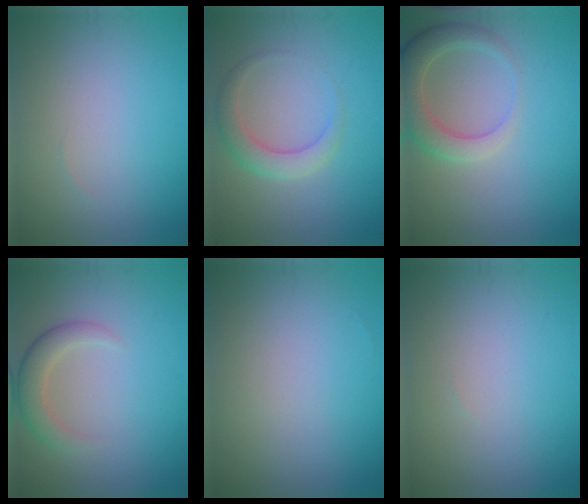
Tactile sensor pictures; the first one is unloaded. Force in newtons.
{"total": 2.9, "press": 2.9, "slide": 0.1}
{"total": 4.3, "press": 4.2, "slide": 0.6}
{"total": 2.7, "press": 2.7, "slide": 0.2}
{"total": 0.0}
{"total": 0.0}